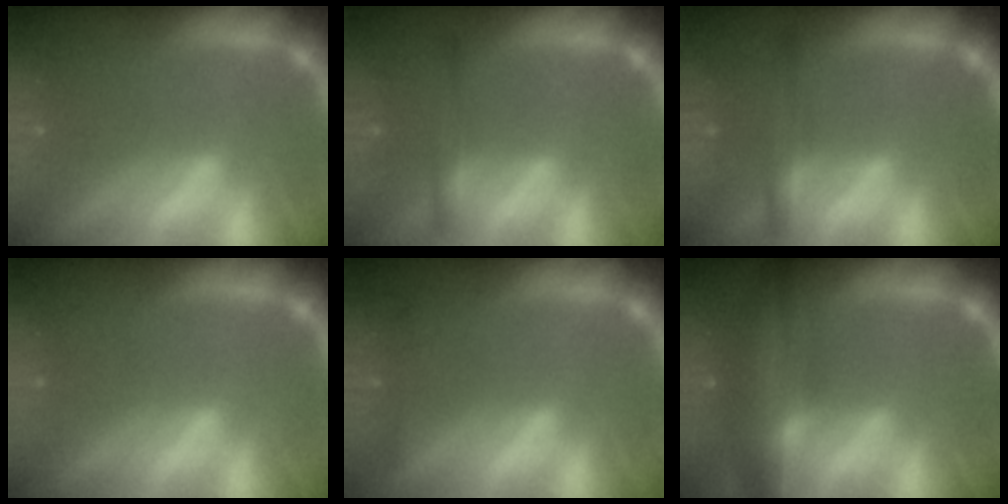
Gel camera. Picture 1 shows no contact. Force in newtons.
{"total": 2.4}
{"total": 3.0}
{"total": 0.0}
{"total": 1.4}
{"total": 8.0}